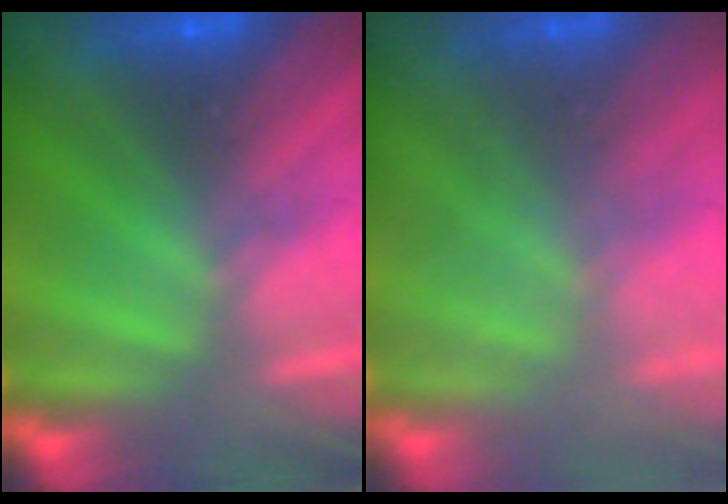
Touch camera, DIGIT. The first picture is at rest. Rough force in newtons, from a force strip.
{"total": 2.3}